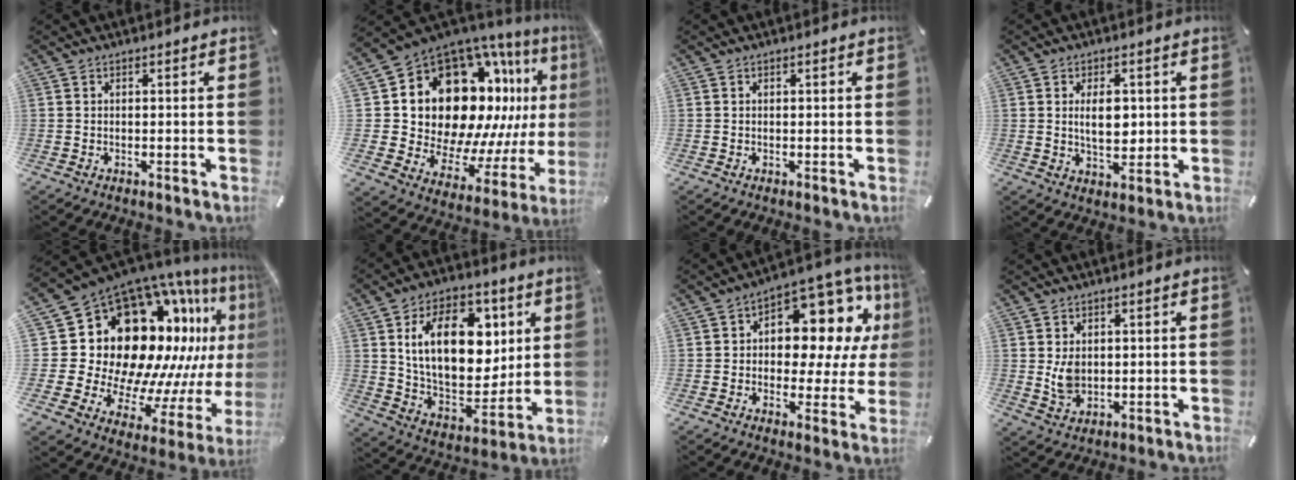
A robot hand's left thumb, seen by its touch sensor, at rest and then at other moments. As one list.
[{"total": 20.8, "force": [8.8, 15.1, 11.2], "torque": [-0.192, -0.099, 0.186]}, {"total": 0.0}, {"total": 7.0, "force": [1.0, 4.1, 5.6], "torque": [-0.089, -0.006, 0.009]}, {"total": 29.2, "force": [9.0, 19.7, 19.5], "torque": [-0.309, -0.154, 0.209]}, {"total": 20.3, "force": [6.7, 13.3, 13.8], "torque": [-0.224, -0.019, 0.119]}, {"total": 13.1, "force": [5.7, 8.1, 8.6], "torque": [-0.105, -0.063, 0.097]}, {"total": 5.4, "force": [0.9, 4.3, 3.3], "torque": [-0.061, -0.006, 0.015]}]